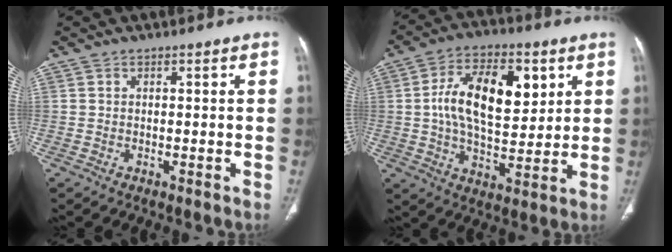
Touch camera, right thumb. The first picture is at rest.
{"total": 17.2, "force": [4.2, 9.2, 13.9], "torque": [-0.206, -0.005, 0.070]}